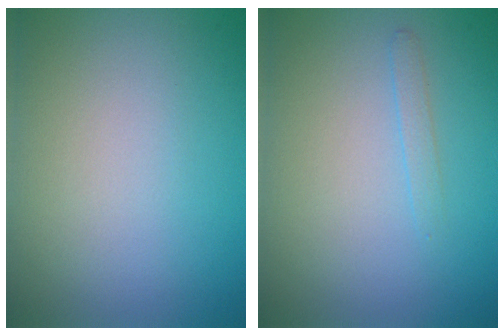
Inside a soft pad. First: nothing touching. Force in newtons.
{"total": 0.8, "press": 0.8, "slide": 0.0}